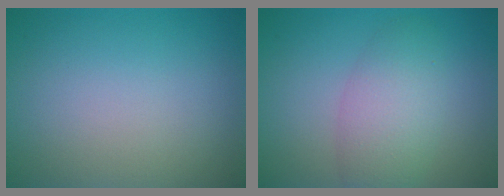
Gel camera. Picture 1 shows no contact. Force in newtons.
{"total": 4.2, "press": 4.2, "slide": 0.1}